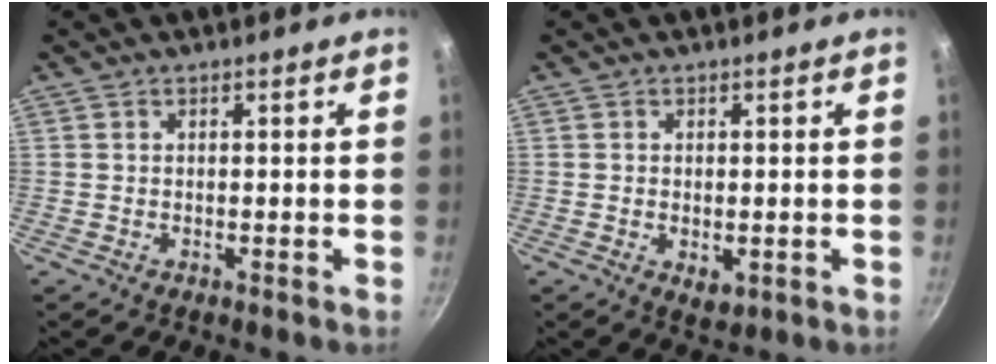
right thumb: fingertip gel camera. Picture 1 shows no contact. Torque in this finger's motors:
{"motor_torque": [-0.30, 0.34, -0.37, 0.22, -0.01]}